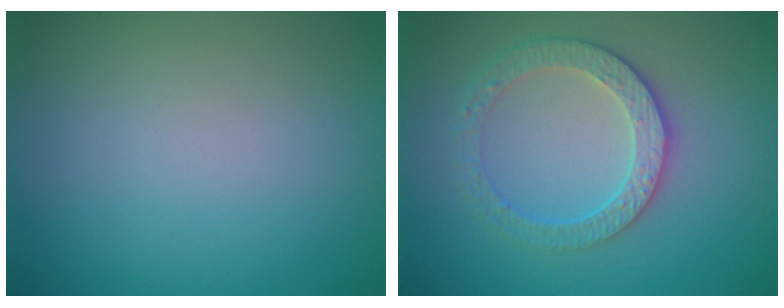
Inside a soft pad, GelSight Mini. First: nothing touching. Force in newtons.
{"total": 3.4, "press": 3.1, "slide": 1.3}